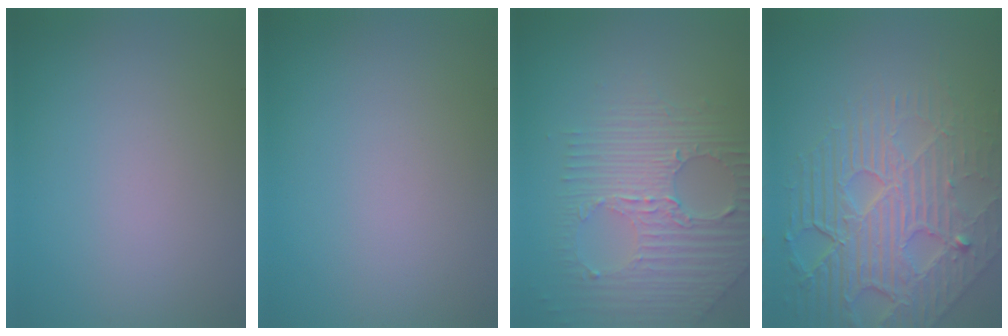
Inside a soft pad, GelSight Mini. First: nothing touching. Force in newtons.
{"total": 0.0}
{"total": 7.1, "press": 4.7, "slide": 5.3}
{"total": 8.2, "press": 5.9, "slide": 5.7}